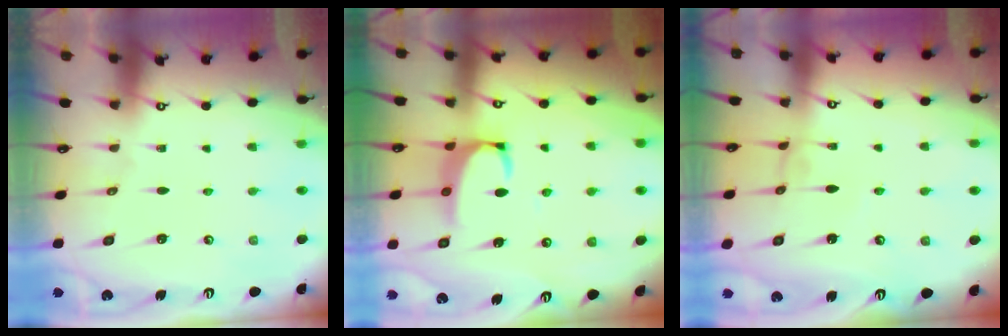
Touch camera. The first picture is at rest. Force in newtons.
{"total": 3.5, "press": 3.4, "slide": 0.8}
{"total": 2.9, "press": 2.9, "slide": 0.1}